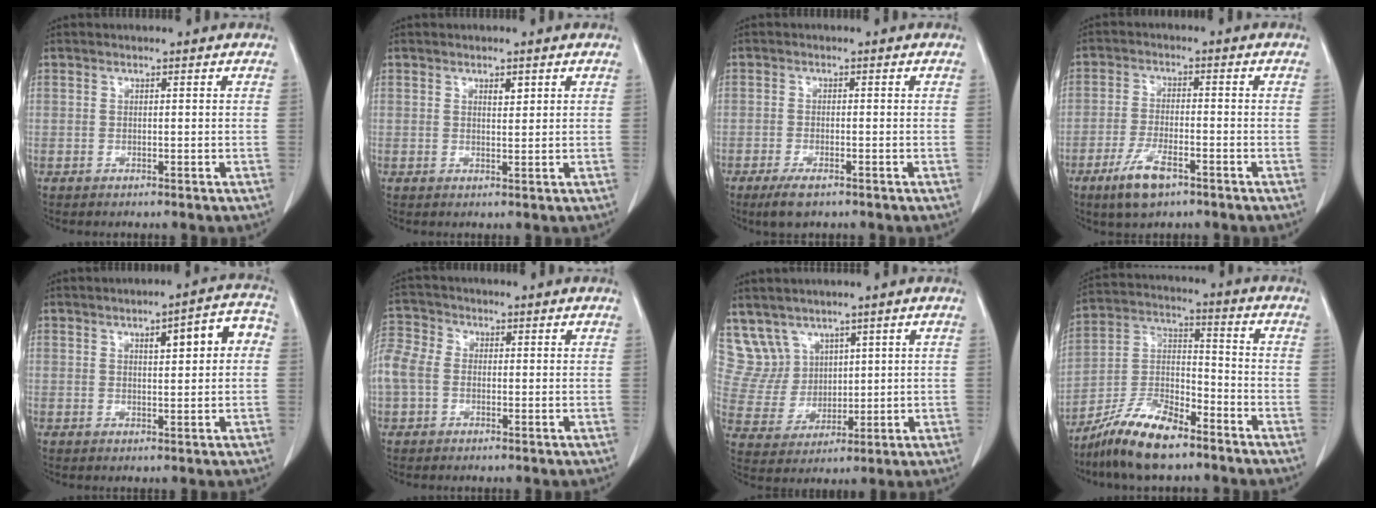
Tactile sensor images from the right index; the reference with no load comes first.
{"total": 1.4, "force": [0.8, 0.5, 1.0], "torque": [-0.016, -0.002, 0.012]}
{"total": 3.7, "force": [-2.5, 1.0, 2.5], "torque": [-0.054, -0.005, -0.040]}
{"total": 6.8, "force": [-4.2, 2.0, 5.0], "torque": [-0.103, -0.008, -0.072]}
{"total": 6.7, "force": [1.4, 1.7, 6.3], "torque": [-0.082, 0.027, 0.018]}
{"total": 13.7, "force": [-0.2, 11.7, 7.2], "torque": [-0.234, 0.040, -0.003]}
{"total": 7.5, "force": [5.1, 5.4, 0.0], "torque": [-0.011, 0.026, 0.121]}
{"total": 12.5, "force": [-9.4, 3.2, 7.5], "torque": [-0.151, 0.003, -0.175]}